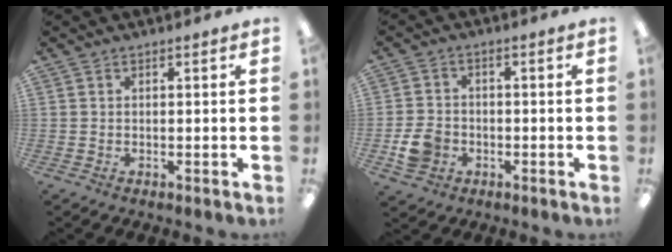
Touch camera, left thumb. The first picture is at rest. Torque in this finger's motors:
{"motor_torque": [-0.83, 0.92, 0.21, -0.10, 0.00]}